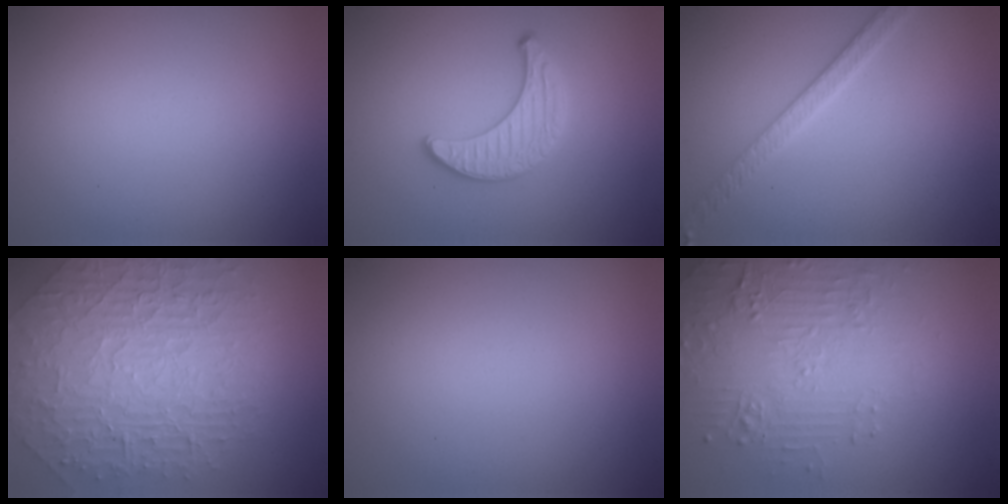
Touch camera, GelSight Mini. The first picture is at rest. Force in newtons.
{"total": 2.4, "press": 2.4, "slide": 0.1}
{"total": 2.9, "press": 2.8, "slide": 0.6}
{"total": 9.9, "press": 6.6, "slide": 7.3}
{"total": 0.0}
{"total": 4.9, "press": 3.6, "slide": 3.4}